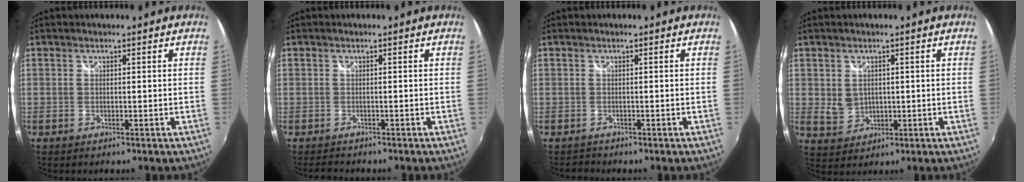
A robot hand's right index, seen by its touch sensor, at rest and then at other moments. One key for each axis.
{"total": 2.1, "fx": -1.9, "fy": 1.0, "fz": 0.3, "tx": -0.013, "ty": -0.005, "tz": -0.035}
{"total": 1.3, "fx": -1.0, "fy": 0.7, "fz": -0.2, "tx": 0.000, "ty": 0.001, "tz": -0.018}
{"total": 4.2, "fx": 0.5, "fy": 3.7, "fz": 1.9, "tx": -0.034, "ty": 0.001, "tz": 0.017}